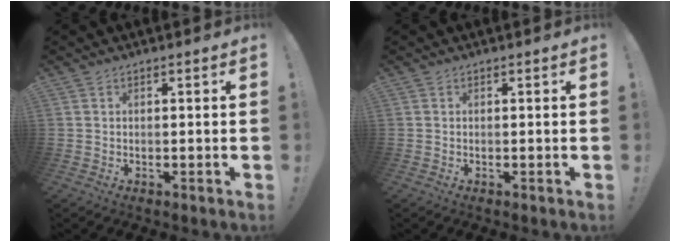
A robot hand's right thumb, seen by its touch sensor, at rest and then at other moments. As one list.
[{"total": 0.0}]